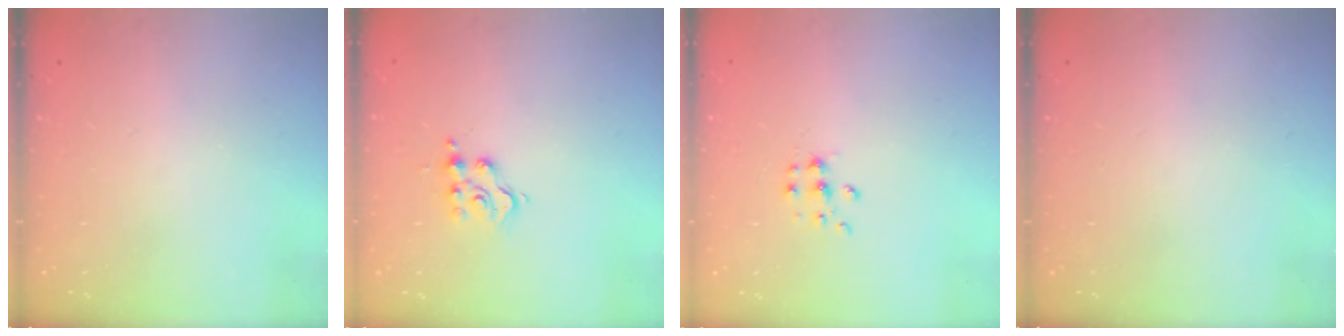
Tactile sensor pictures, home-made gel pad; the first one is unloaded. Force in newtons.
{"total": 7.9, "press": 7.8, "slide": 0.7}
{"total": 7.1, "press": 7.1, "slide": 0.6}
{"total": 0.0}